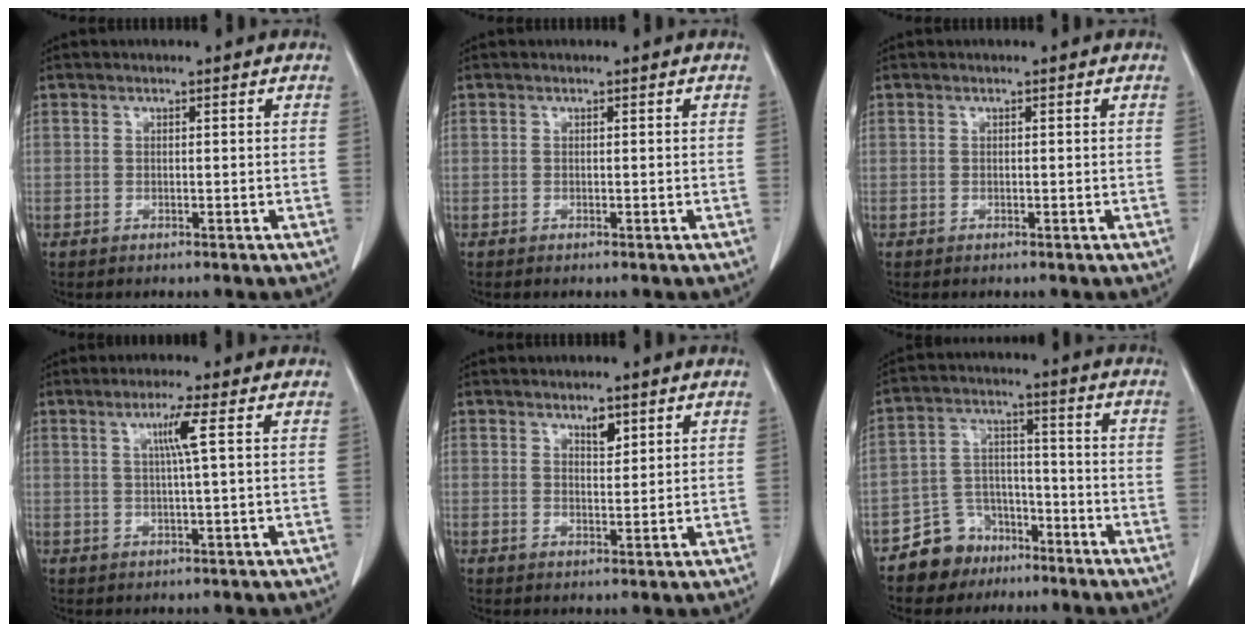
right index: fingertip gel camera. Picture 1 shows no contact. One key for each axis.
{"total": 0.0}
{"total": 0.0}
{"total": 3.7, "fx": 1.0, "fy": -0.9, "fz": 3.4, "tx": -0.068, "ty": -0.001, "tz": 0.020}
{"total": 2.2, "fx": 1.5, "fy": 0.8, "fz": 1.4, "tx": -0.024, "ty": -0.005, "tz": 0.027}
{"total": 8.0, "fx": -5.5, "fy": 5.6, "fz": 1.0, "tx": -0.013, "ty": 0.023, "tz": -0.092}